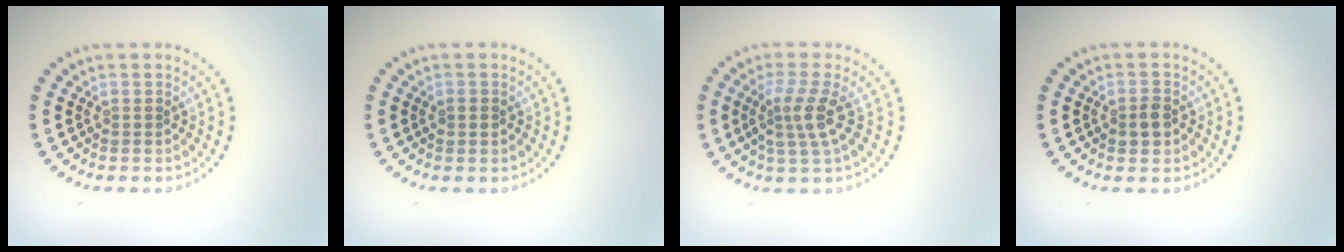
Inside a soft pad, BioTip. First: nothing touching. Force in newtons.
{"total": 0.9, "press": 0.9, "slide": 0.1}
{"total": 3.0, "press": 2.3, "slide": 1.9}
{"total": 1.7, "press": 1.6, "slide": 0.3}